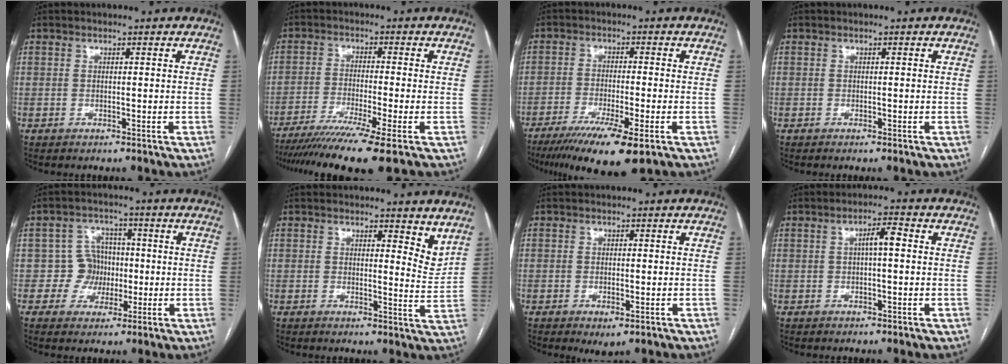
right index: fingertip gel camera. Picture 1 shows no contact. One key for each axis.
{"total": 12.3, "fx": -9.1, "fy": -1.6, "fz": 8.1, "tx": -0.129, "ty": -0.033, "tz": -0.142}
{"total": 11.0, "fx": -6.7, "fy": 0.9, "fz": 8.7, "tx": -0.141, "ty": -0.026, "tz": -0.108}
{"total": 0.0}
{"total": 5.5, "fx": -0.6, "fy": 5.4, "fz": 0.8, "tx": -0.004, "ty": 0.021, "tz": -0.008}
{"total": 4.7, "fx": 3.7, "fy": 1.4, "fz": 2.5, "tx": -0.022, "ty": -0.027, "tz": 0.035}
{"total": 2.5, "fx": -1.2, "fy": 0.8, "fz": 2.0, "tx": -0.028, "ty": -0.004, "tz": -0.010}
{"total": 3.2, "fx": 0.3, "fy": 0.6, "fz": 3.1, "tx": -0.052, "ty": 0.009, "tz": 0.005}